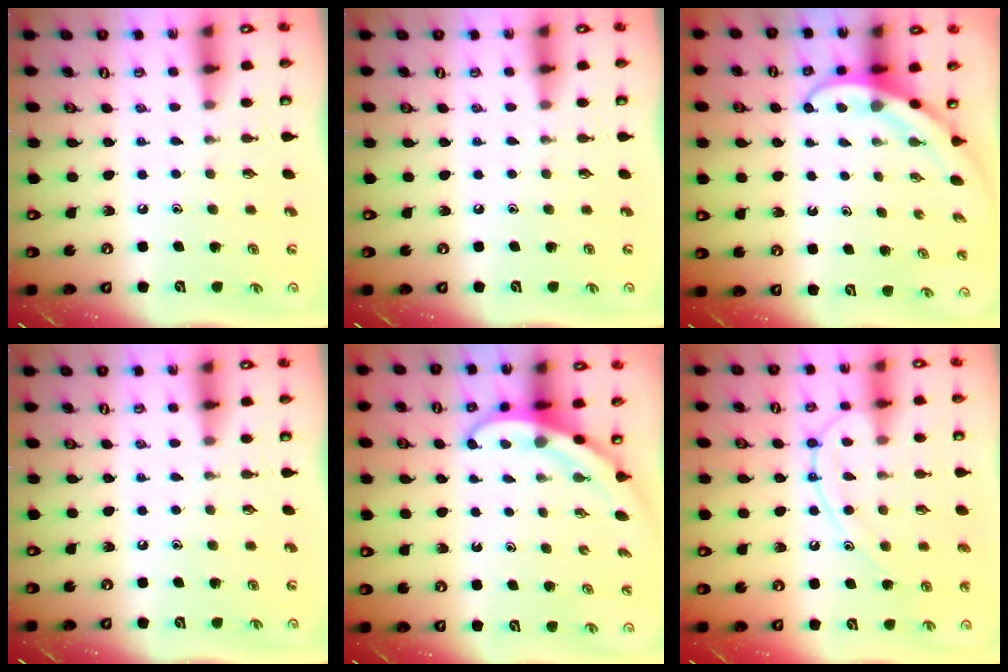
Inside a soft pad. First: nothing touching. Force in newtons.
{"total": 0.0}
{"total": 4.0, "press": 3.9, "slide": 0.3}
{"total": 0.0}
{"total": 3.7, "press": 3.7, "slide": 0.4}
{"total": 14.0, "press": 14.0, "slide": 1.3}